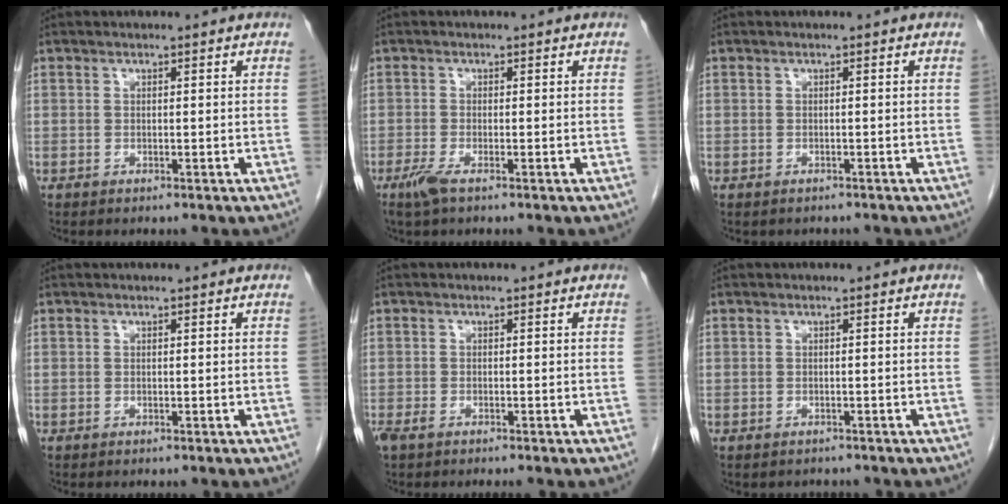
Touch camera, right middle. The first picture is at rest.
{"total": 2.3, "force": [-1.5, 0.3, 1.8], "torque": [-0.042, -0.006, -0.033]}
{"total": 1.4, "force": [-1.2, 0.7, 0.1], "torque": [-0.009, 0.001, -0.016]}
{"total": 0.0}
{"total": 2.5, "force": [-1.8, 0.7, 1.5], "torque": [-0.030, -0.006, -0.029]}
{"total": 1.6, "force": [-1.4, 0.9, -0.1], "torque": [-0.005, 0.001, -0.023]}